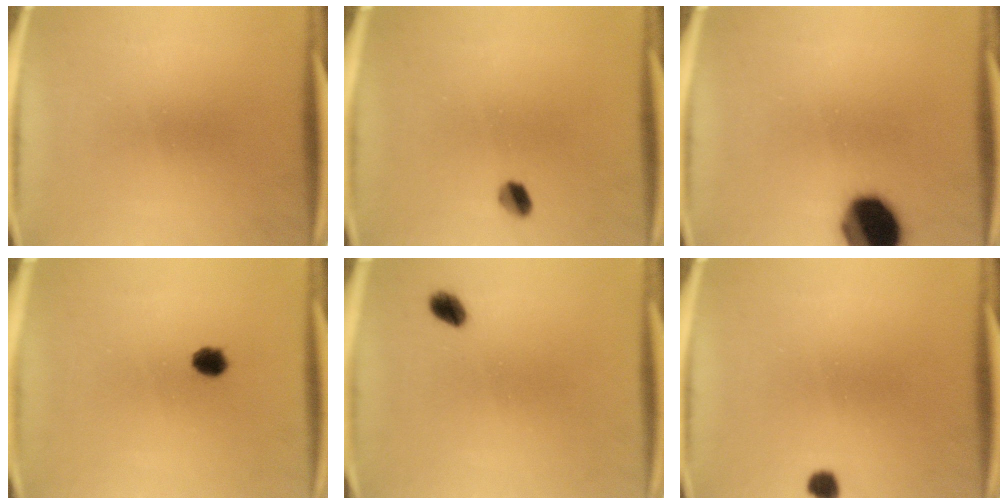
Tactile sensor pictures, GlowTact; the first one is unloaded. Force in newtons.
{"total": 2.7}
{"total": 15.0}
{"total": 2.9}
{"total": 2.8}
{"total": 2.0}